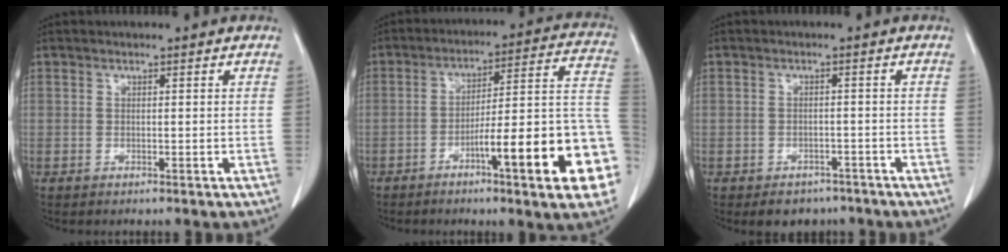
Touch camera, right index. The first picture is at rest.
{"total": 19.2, "force": [-7.2, 1.4, 17.8], "torque": [-0.172, 0.020, -0.100]}
{"total": 4.4, "force": [-3.3, 2.9, 0.7], "torque": [-0.001, 0.010, -0.041]}